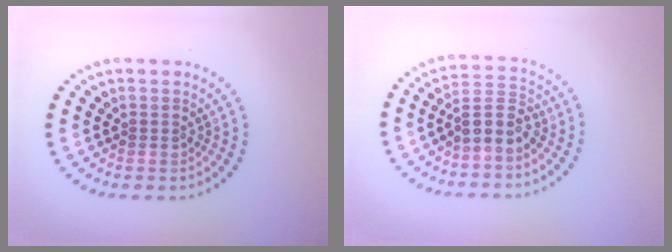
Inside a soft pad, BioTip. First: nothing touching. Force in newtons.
{"total": 3.0, "press": 2.7, "slide": 1.2}